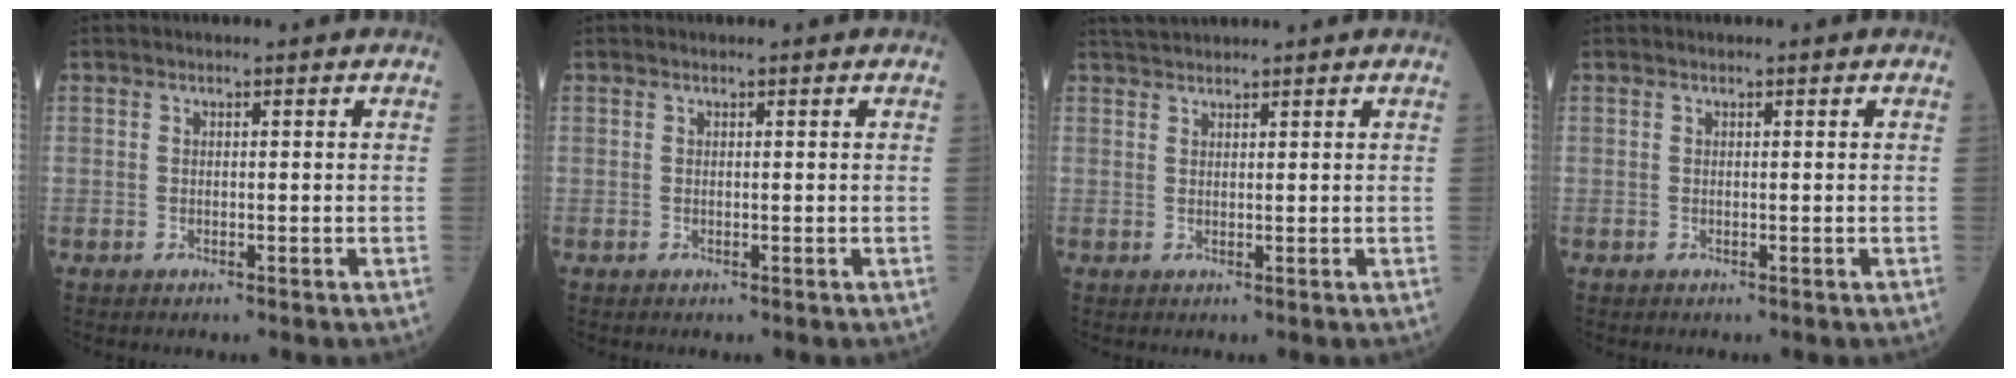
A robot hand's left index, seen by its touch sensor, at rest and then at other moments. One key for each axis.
{"total": 0.0}
{"total": 3.3, "fx": 3.2, "fy": 0.1, "fz": 0.8, "tx": -0.018, "ty": 0.031, "tz": 0.062}
{"total": 0.0}